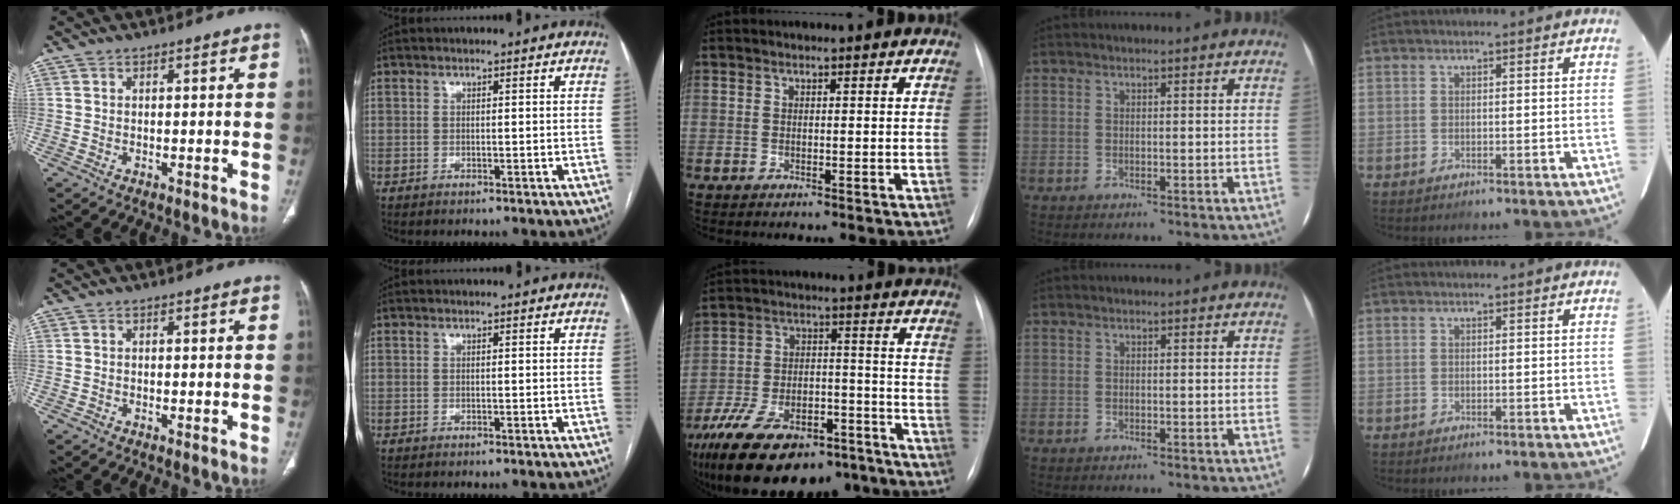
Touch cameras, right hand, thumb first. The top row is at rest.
{"middle": {"total": 26.3, "force": [-19.1, 11.6, 13.8], "torque": [-0.271, -0.004, -0.288]}}